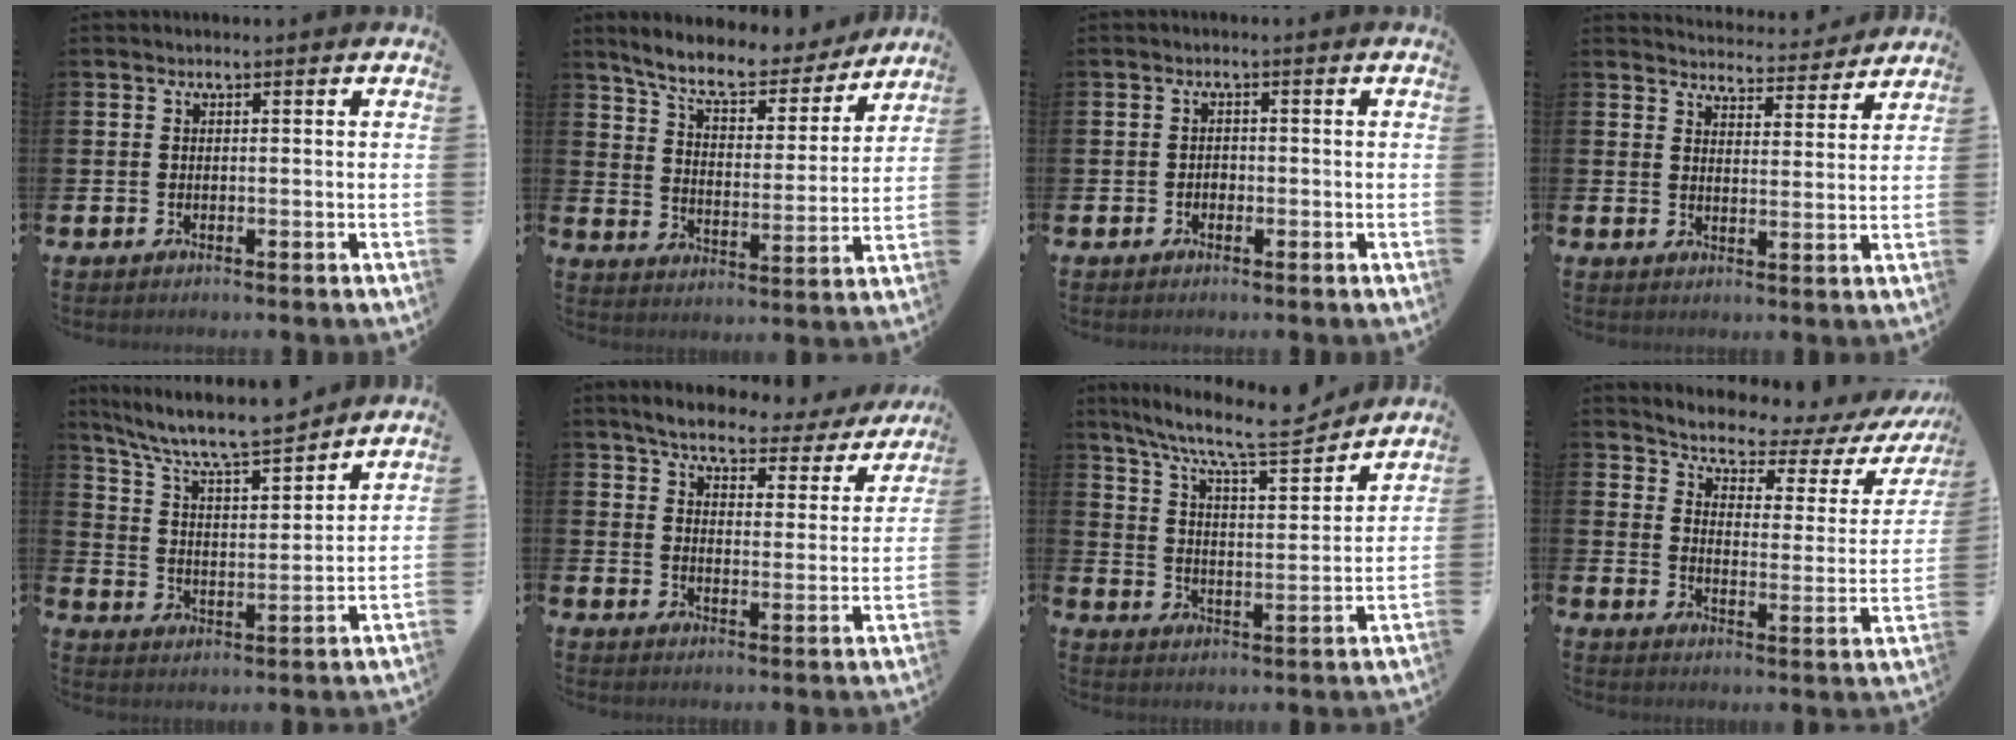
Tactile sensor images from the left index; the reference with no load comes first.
{"total": 8.6, "force": [7.8, 2.0, 2.9], "torque": [-0.087, -0.050, 0.135]}
{"total": 1.0, "force": [-0.6, 0.8, 0.2], "torque": [-0.002, 0.001, -0.013]}
{"total": 4.4, "force": [4.4, 0.5, 0.2], "torque": [-0.008, -0.036, 0.074]}
{"total": 8.6, "force": [8.1, 1.0, 3.0], "torque": [-0.096, -0.056, 0.139]}
{"total": 5.3, "force": [4.9, 1.2, 1.6], "torque": [-0.051, -0.032, 0.078]}
{"total": 9.7, "force": [8.7, 1.1, 4.2], "torque": [-0.110, -0.057, 0.146]}
{"total": 5.4, "force": [5.1, 1.2, 1.2], "torque": [-0.047, -0.045, 0.081]}